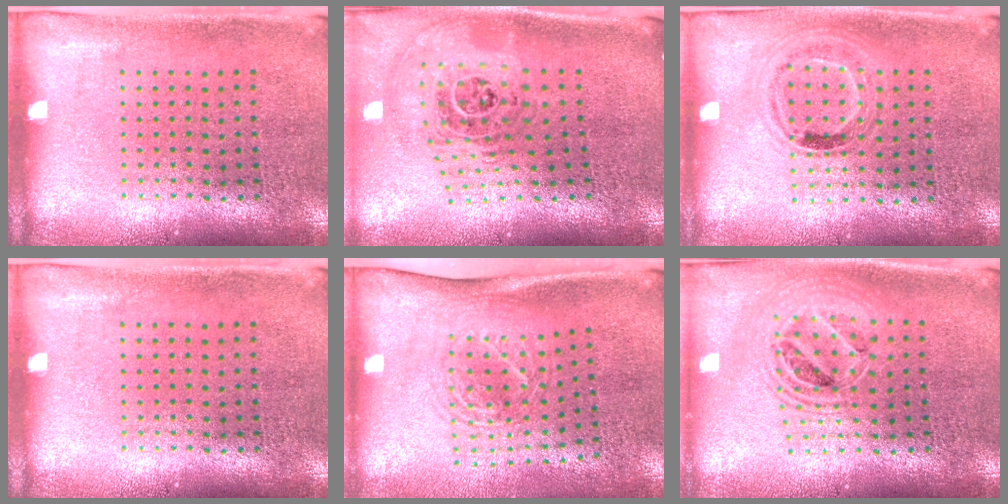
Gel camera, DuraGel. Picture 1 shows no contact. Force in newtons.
{"total": 2.0, "press": 1.5, "slide": 1.4}
{"total": 0.9, "press": 0.8, "slide": 0.4}
{"total": 0.0}
{"total": 1.7, "press": 1.3, "slide": 1.2}
{"total": 1.9, "press": 1.6, "slide": 1.1}